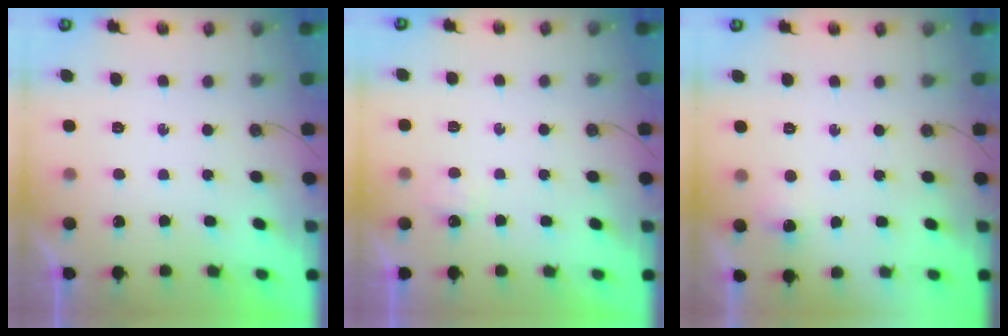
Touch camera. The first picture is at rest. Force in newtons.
{"total": 2.6, "press": 2.6, "slide": 0.4}
{"total": 5.9, "press": 5.8, "slide": 0.9}